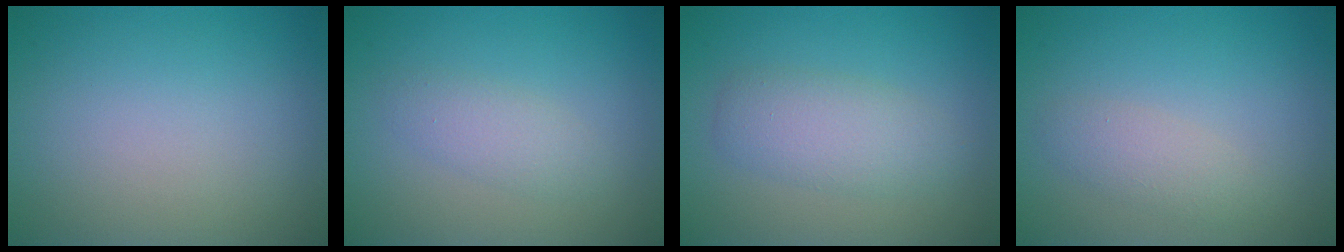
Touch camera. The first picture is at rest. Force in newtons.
{"total": 1.9, "press": 1.9, "slide": 0.1}
{"total": 3.4, "press": 3.4, "slide": 0.1}
{"total": 1.8, "press": 1.8, "slide": 0.2}